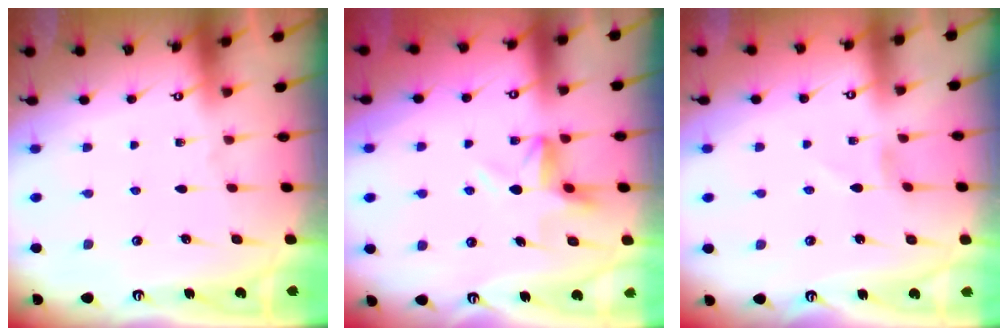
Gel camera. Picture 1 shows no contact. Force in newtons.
{"total": 5.5, "press": 5.2, "slide": 1.8}
{"total": 0.0}